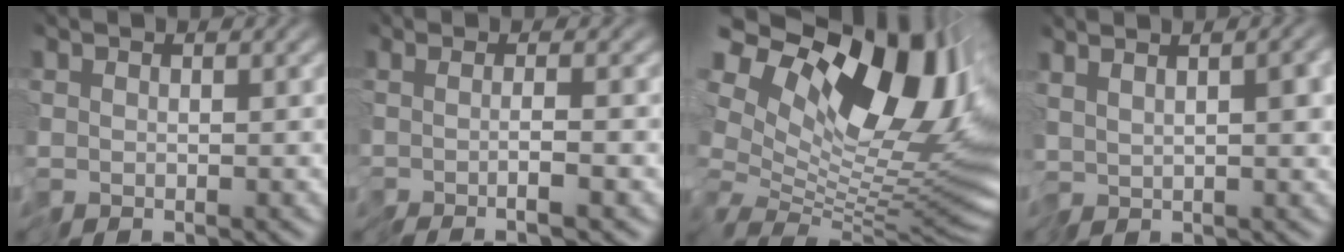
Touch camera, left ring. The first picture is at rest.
{"total": 2.5, "force": [-0.3, 0.5, 2.4], "torque": [-0.019, 0.007, -0.028]}
{"total": 16.1, "force": [6.2, 8.5, 12.1], "torque": [-0.219, 0.023, 0.108]}
{"total": 3.9, "force": [0.8, 0.9, 3.7], "torque": [-0.062, 0.010, 0.009]}